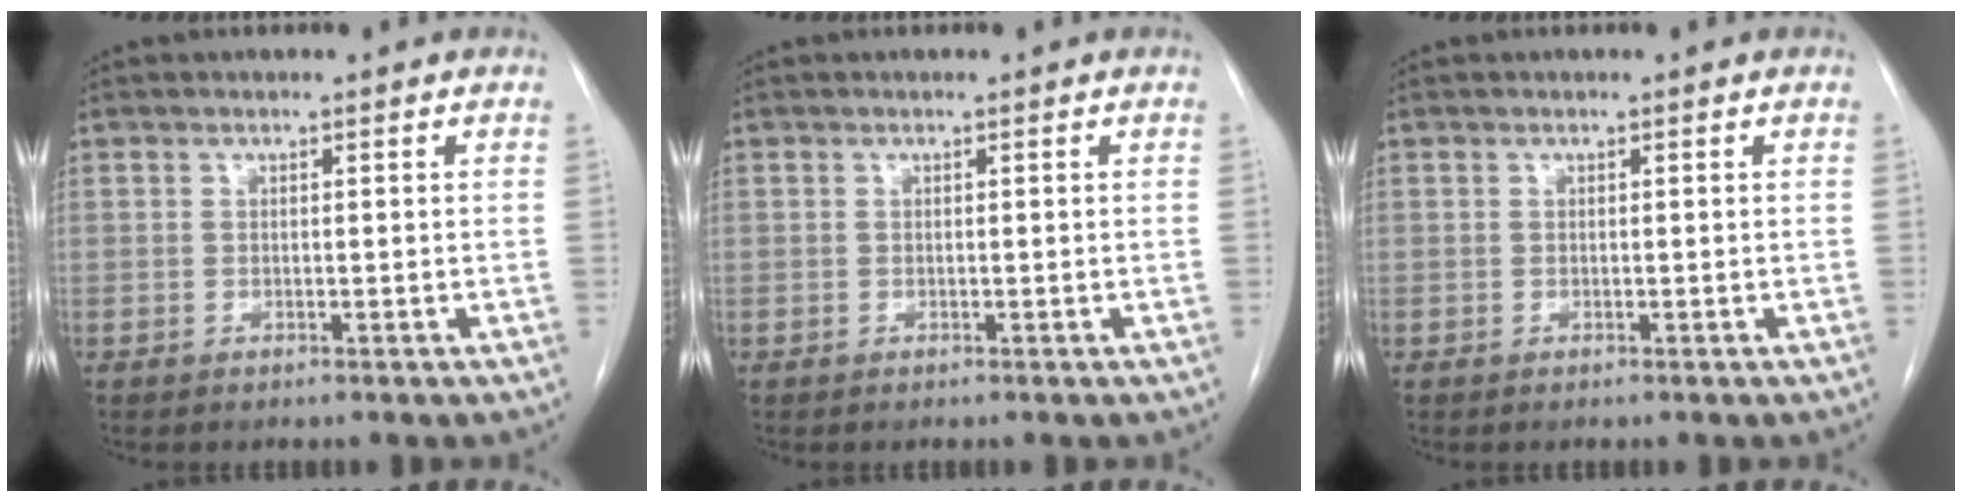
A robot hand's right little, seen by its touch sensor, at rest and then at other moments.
{"total": 0.0}
{"total": 0.0}